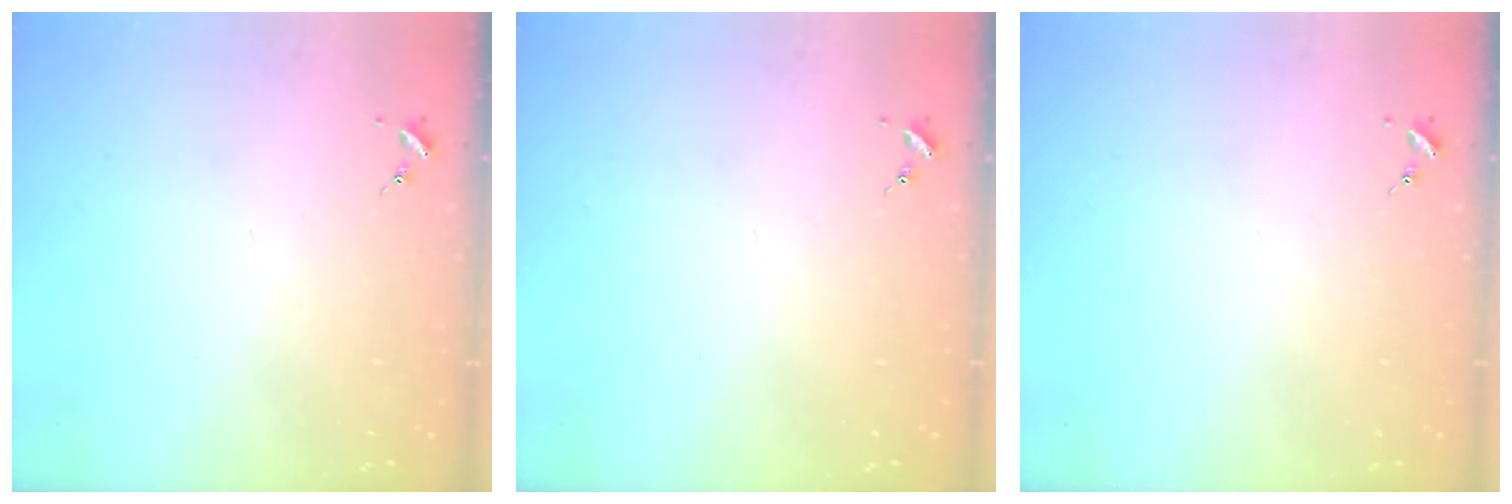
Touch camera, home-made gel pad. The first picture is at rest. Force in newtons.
{"total": 0.0}
{"total": 0.0}